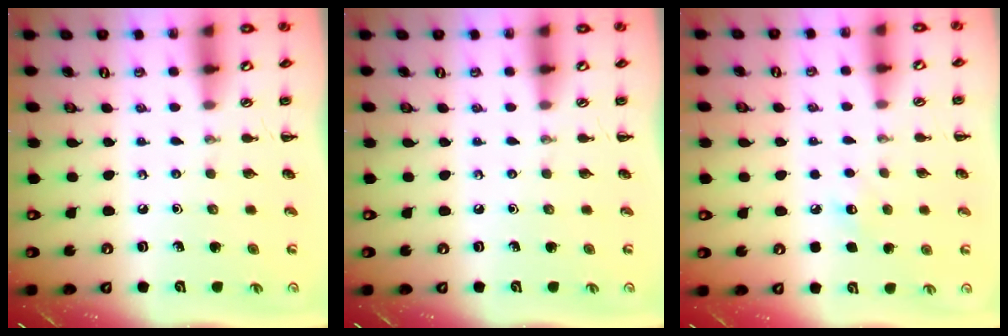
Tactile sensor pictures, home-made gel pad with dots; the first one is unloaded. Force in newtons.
{"total": 0.0}
{"total": 5.8, "press": 5.7, "slide": 1.5}